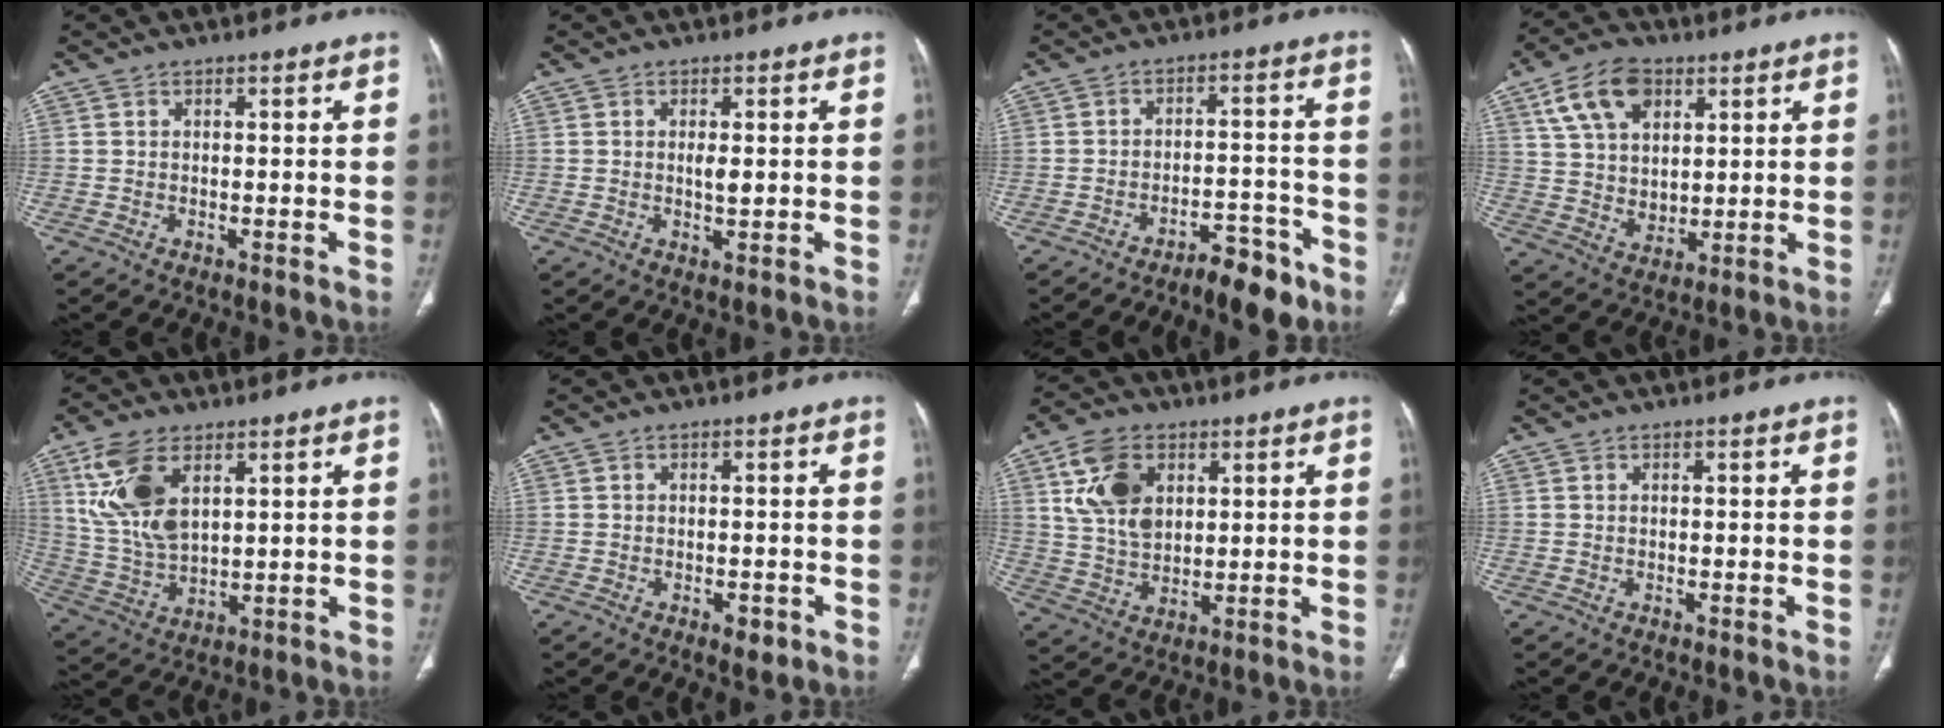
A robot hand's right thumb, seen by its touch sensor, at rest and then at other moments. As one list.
[{"total": 2.3, "force": [0.2, 0.7, 2.2], "torque": [-0.039, -0.004, 0.005]}, {"total": 7.7, "force": [-5.5, 2.9, 4.5], "torque": [-0.050, 0.044, -0.079]}, {"total": 12.7, "force": [5.9, 8.3, 7.7], "torque": [-0.117, -0.016, 0.114]}, {"total": 13.3, "force": [5.4, 7.2, 9.8], "torque": [-0.198, -0.017, 0.117]}, {"total": 2.3, "force": [-1.0, 1.3, 1.7], "torque": [-0.013, 0.002, -0.009]}, {"total": 11.4, "force": [4.1, 7.6, 7.5], "torque": [-0.123, -0.010, 0.083]}, {"total": 0.0}]